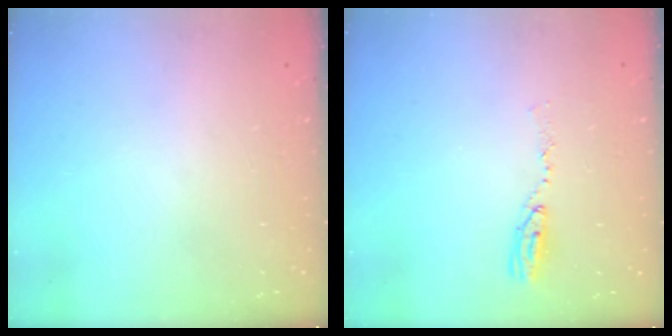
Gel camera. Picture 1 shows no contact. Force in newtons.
{"total": 5.6, "press": 5.6, "slide": 0.4}